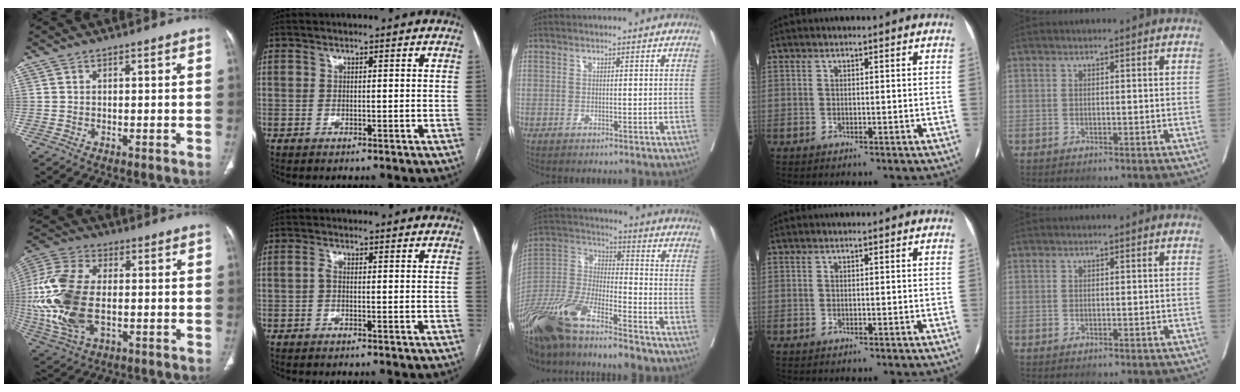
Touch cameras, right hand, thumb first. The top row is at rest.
{"thumb": {"total": 18.5, "force": [-1.3, 10.5, 15.2], "torque": [-0.345, 0.001, -0.020]}, "index": {"total": 1.0, "force": [-0.2, 0.4, 0.9], "torque": [-0.016, 0.003, -0.006]}, "middle": {"total": 20.7, "force": [-15.9, 4.9, 12.3], "torque": [-0.291, -0.029, -0.304]}}